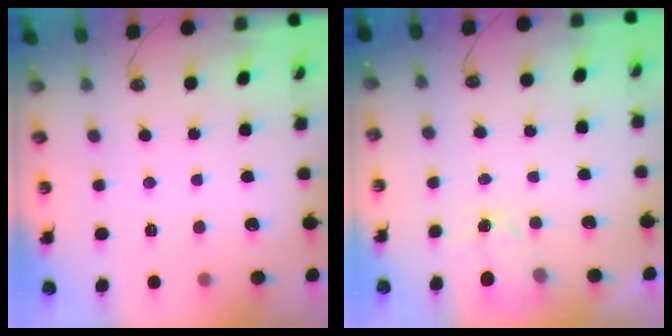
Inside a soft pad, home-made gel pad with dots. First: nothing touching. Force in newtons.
{"total": 1.7, "press": 1.6, "slide": 0.2}